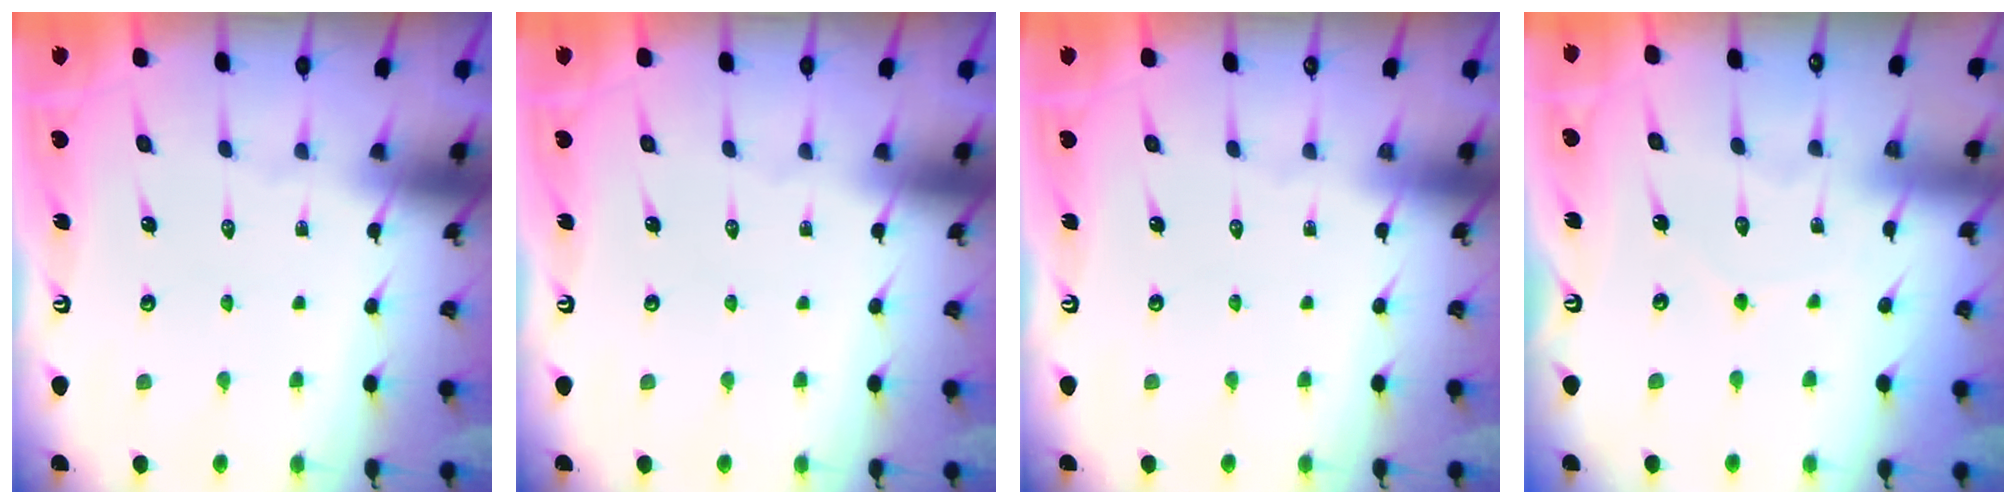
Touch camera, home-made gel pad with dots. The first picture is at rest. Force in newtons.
{"total": 0.0}
{"total": 0.0}
{"total": 3.5, "press": 3.5, "slide": 0.4}